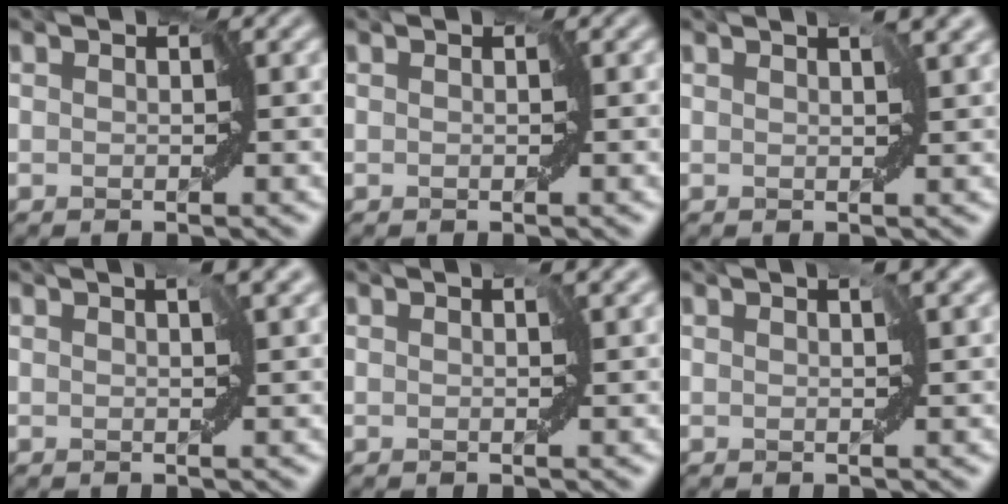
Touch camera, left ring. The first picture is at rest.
{"total": 0.0}
{"total": 2.3, "force": [1.2, 0.6, 1.9], "torque": [-0.028, 0.005, 0.021]}
{"total": 2.4, "force": [1.1, 0.6, 2.0], "torque": [-0.031, 0.006, 0.020]}
{"total": 1.3, "force": [0.7, 0.4, 1.0], "torque": [-0.013, 0.004, 0.012]}
{"total": 1.8, "force": [0.9, 0.4, 1.5], "torque": [-0.023, 0.006, 0.017]}